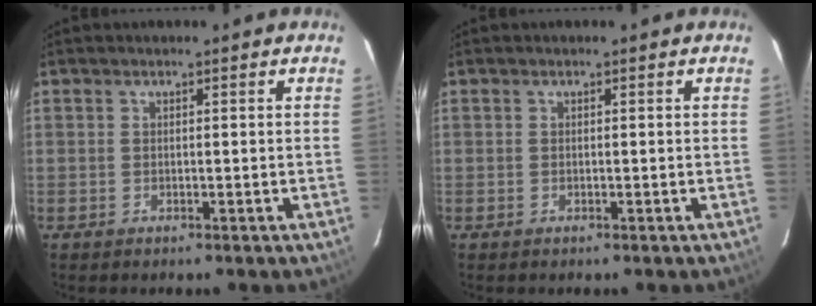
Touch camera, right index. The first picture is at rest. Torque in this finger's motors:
{"motor_torque": [0.00, 0.03, 0.00, 0.00]}